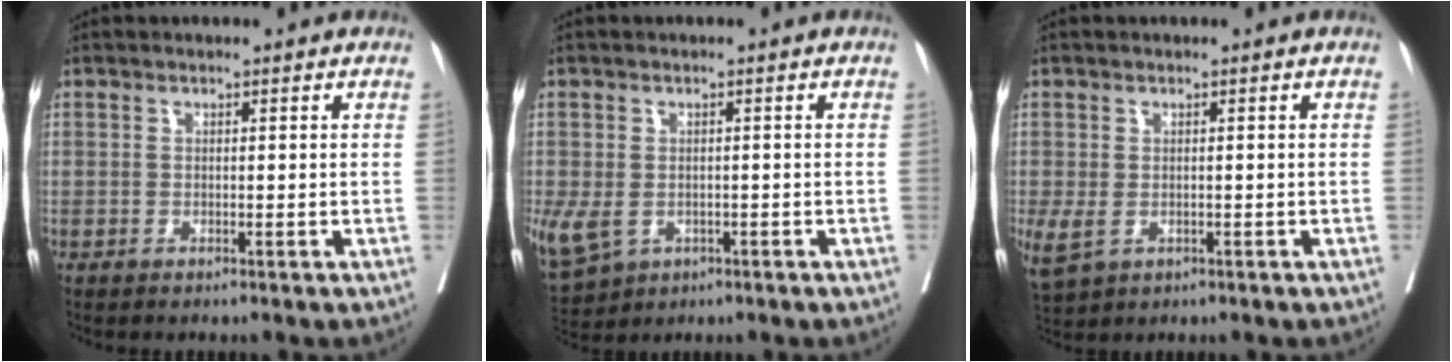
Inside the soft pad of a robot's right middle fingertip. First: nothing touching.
{"total": 12.0, "force": [-4.2, 9.2, 6.4], "torque": [-0.184, -0.006, -0.055]}
{"total": 4.6, "force": [-1.0, 3.0, 3.4], "torque": [-0.083, -0.008, -0.007]}